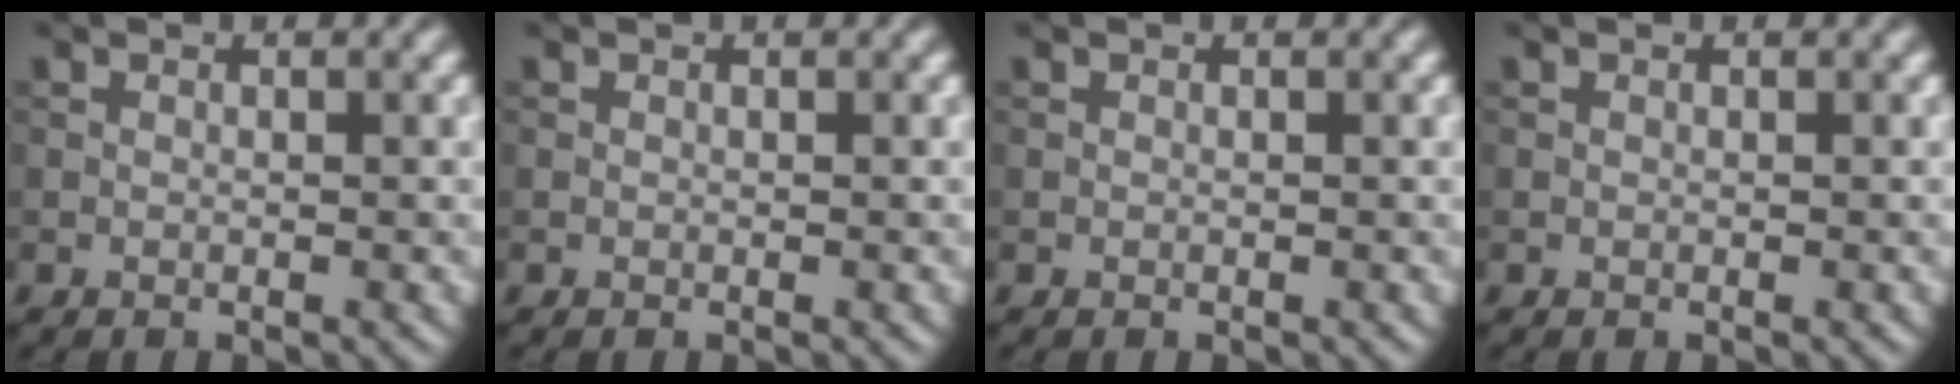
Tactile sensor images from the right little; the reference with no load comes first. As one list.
[{"total": 0.0}, {"total": 0.0}, {"total": 0.0}]